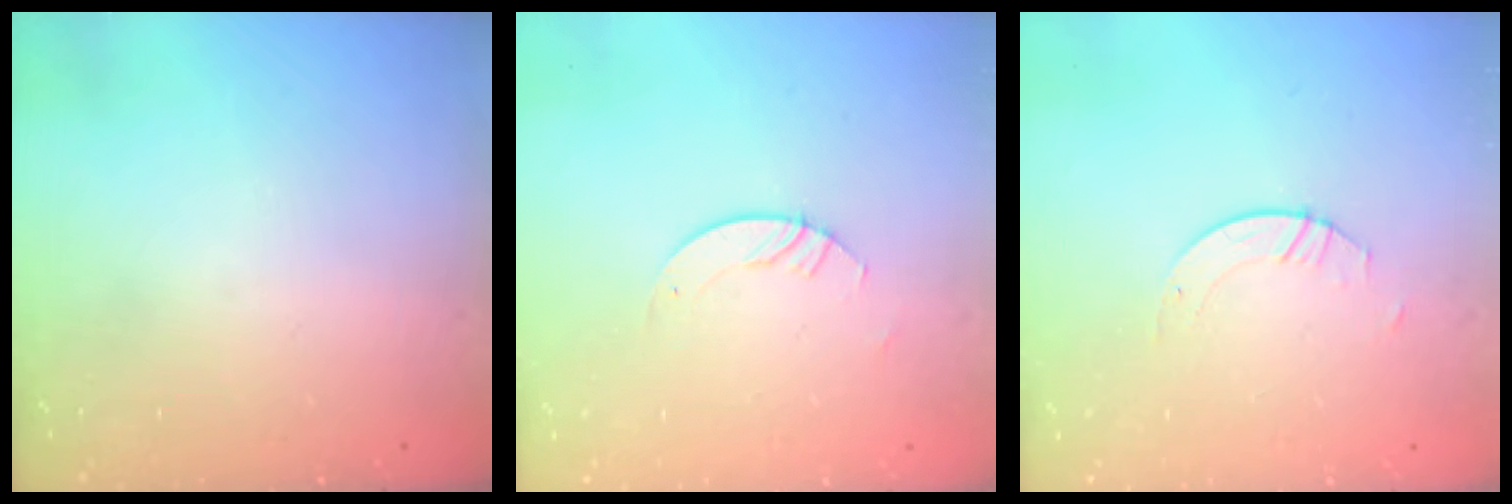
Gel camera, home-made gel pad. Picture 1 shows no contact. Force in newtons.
{"total": 2.1, "press": 2.1, "slide": 0.2}
{"total": 2.1, "press": 2.1, "slide": 0.1}